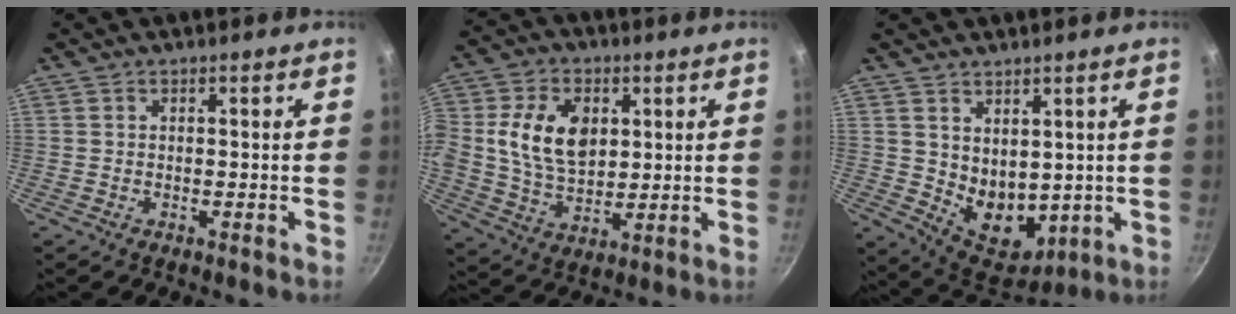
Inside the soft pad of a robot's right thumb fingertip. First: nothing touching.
{"total": 13.9, "force": [2.6, 9.7, 9.7], "torque": [-0.161, -0.006, 0.047]}
{"total": 9.7, "force": [2.6, 6.9, 6.4], "torque": [-0.072, -0.038, 0.068]}